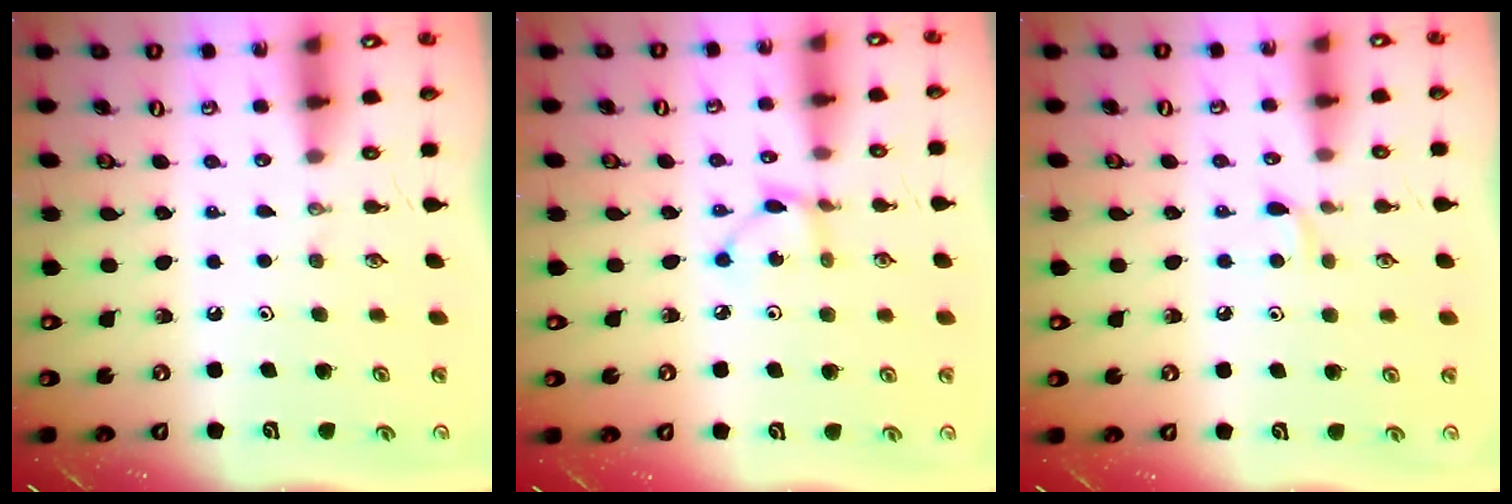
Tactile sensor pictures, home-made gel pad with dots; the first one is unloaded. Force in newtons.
{"total": 2.6, "press": 2.6, "slide": 0.2}
{"total": 5.1, "press": 5.1, "slide": 0.7}